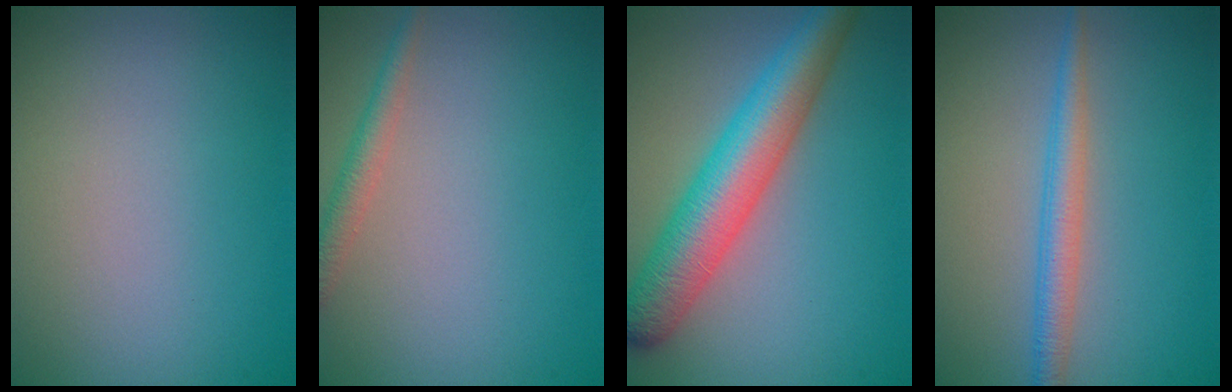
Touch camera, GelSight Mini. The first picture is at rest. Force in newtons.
{"total": 1.8, "press": 1.8, "slide": 0.1}
{"total": 7.3, "press": 7.2, "slide": 0.3}
{"total": 2.6, "press": 2.6, "slide": 0.0}